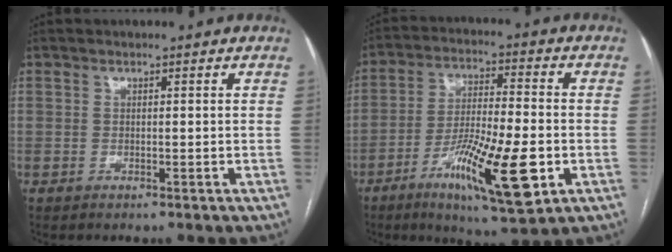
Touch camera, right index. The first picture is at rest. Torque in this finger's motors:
{"motor_torque": [1.14, -1.00, 0.89, 0.12]}